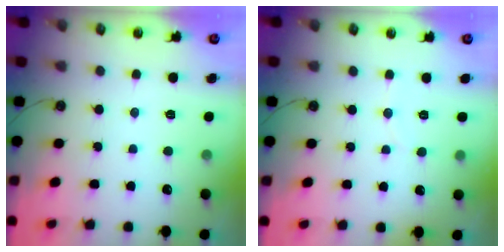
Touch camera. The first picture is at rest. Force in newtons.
{"total": 2.4, "press": 2.4, "slide": 0.2}